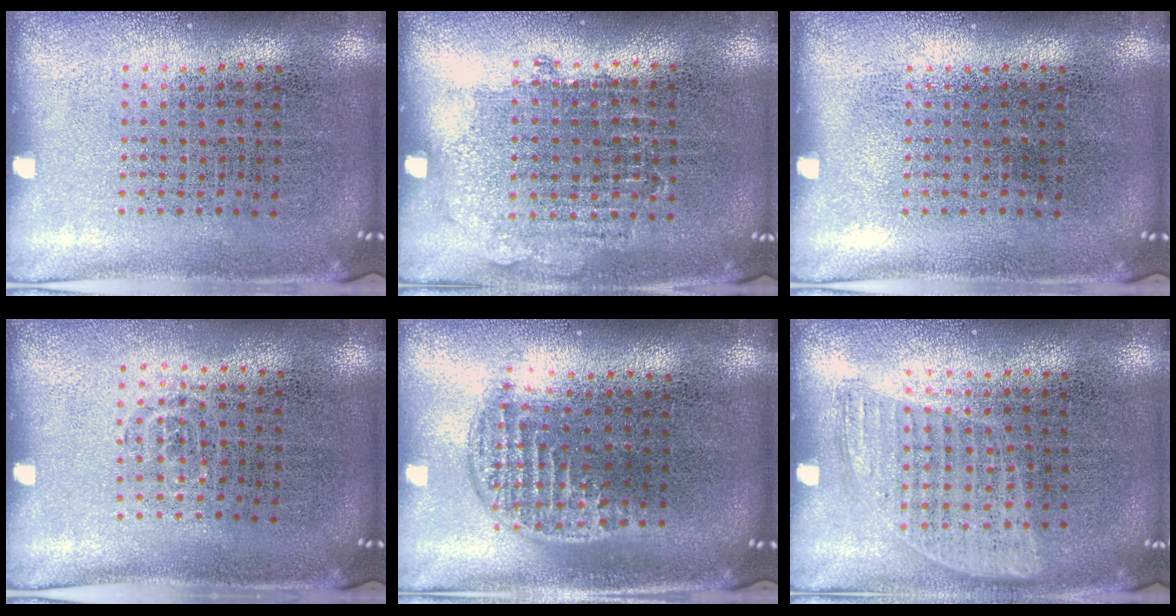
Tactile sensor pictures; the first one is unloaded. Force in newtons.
{"total": 0.9, "press": 0.8, "slide": 0.4}
{"total": 0.0}
{"total": 0.6, "press": 0.4, "slide": 0.4}
{"total": 1.2, "press": 1.0, "slide": 0.7}
{"total": 0.8, "press": 0.7, "slide": 0.4}